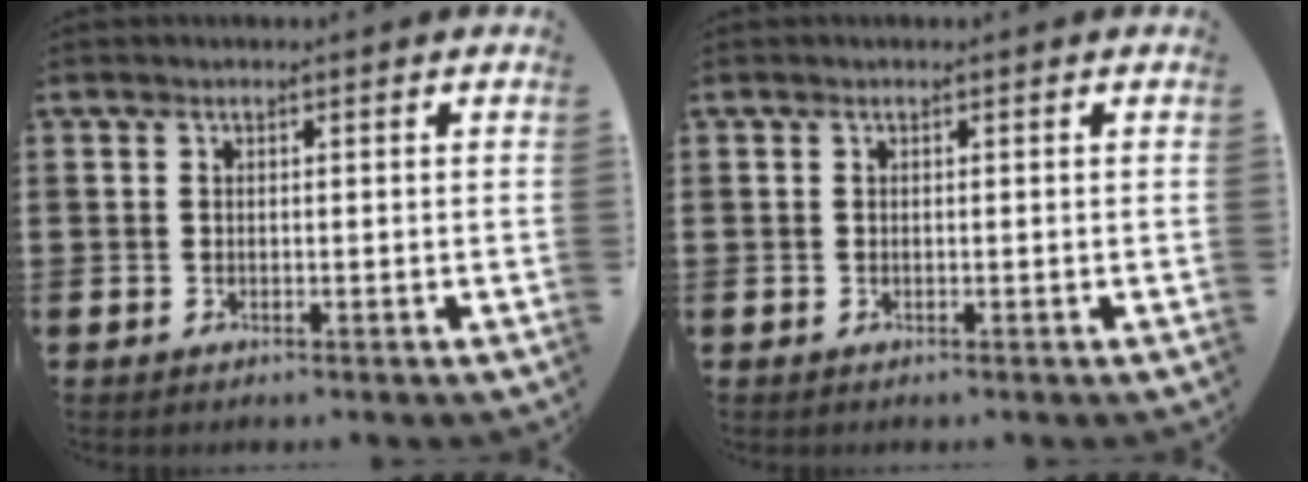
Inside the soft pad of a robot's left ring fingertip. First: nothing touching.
{"total": 0.0}